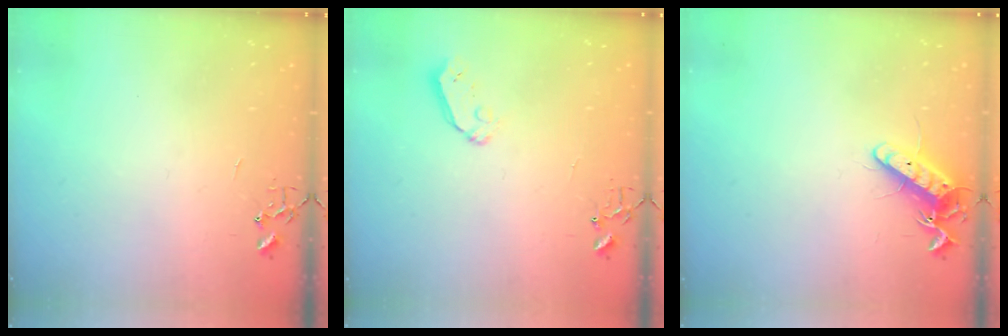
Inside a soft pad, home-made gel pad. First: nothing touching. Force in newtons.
{"total": 5.6, "press": 5.5, "slide": 1.1}
{"total": 12.0, "press": 11.9, "slide": 1.2}